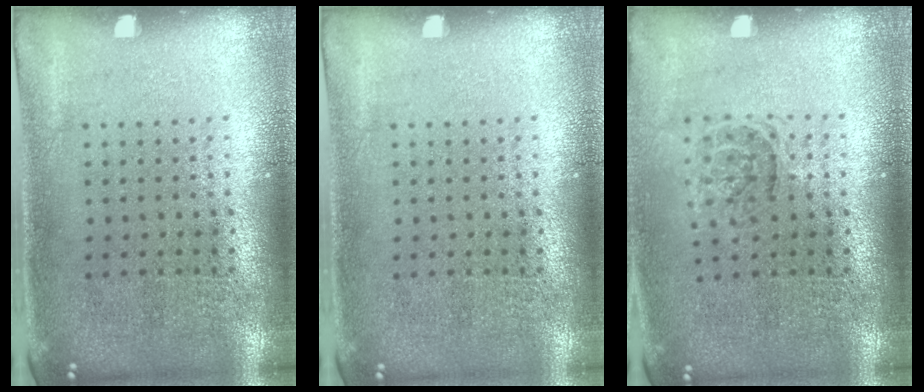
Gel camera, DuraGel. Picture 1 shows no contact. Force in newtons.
{"total": 0.0}
{"total": 1.1, "press": 1.0, "slide": 0.4}